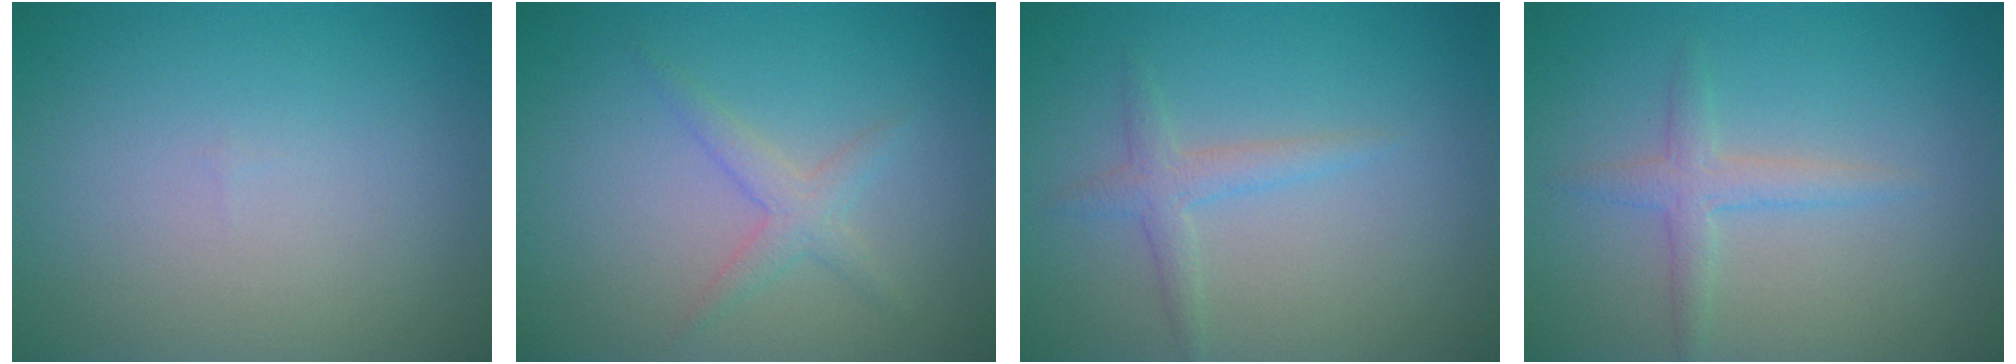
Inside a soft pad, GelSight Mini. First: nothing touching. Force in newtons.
{"total": 1.9, "press": 1.9, "slide": 0.1}
{"total": 1.8, "press": 1.8, "slide": 0.1}
{"total": 2.1, "press": 2.1, "slide": 0.1}